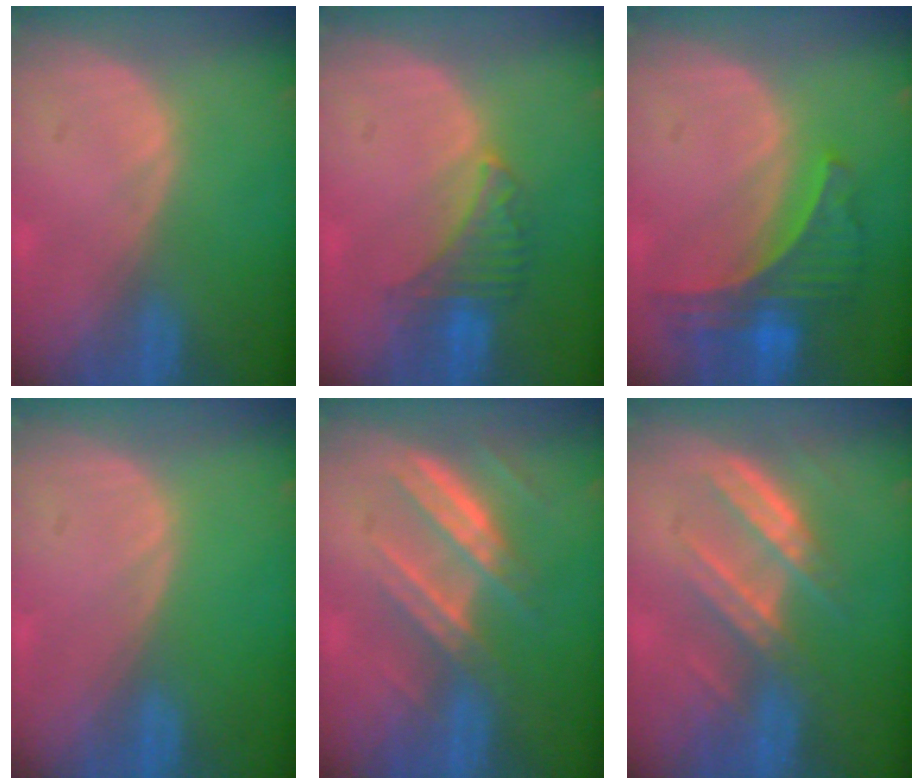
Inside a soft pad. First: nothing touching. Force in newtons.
{"total": 4.8, "press": 4.8, "slide": 0.5}
{"total": 7.8, "press": 6.8, "slide": 3.8}
{"total": 0.0}
{"total": 7.9, "press": 7.0, "slide": 3.7}
{"total": 6.5, "press": 6.4, "slide": 1.1}